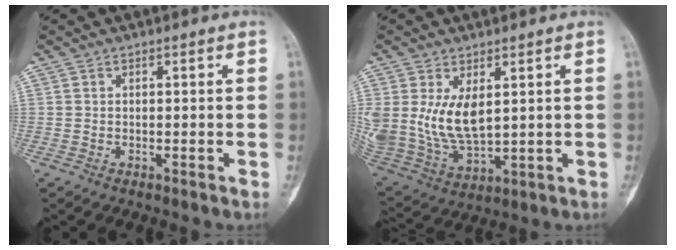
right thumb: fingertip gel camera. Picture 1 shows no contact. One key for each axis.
{"total": 12.7, "fx": 3.0, "fy": 7.1, "fz": 10.0, "tx": -0.198, "ty": -0.022, "tz": 0.080}